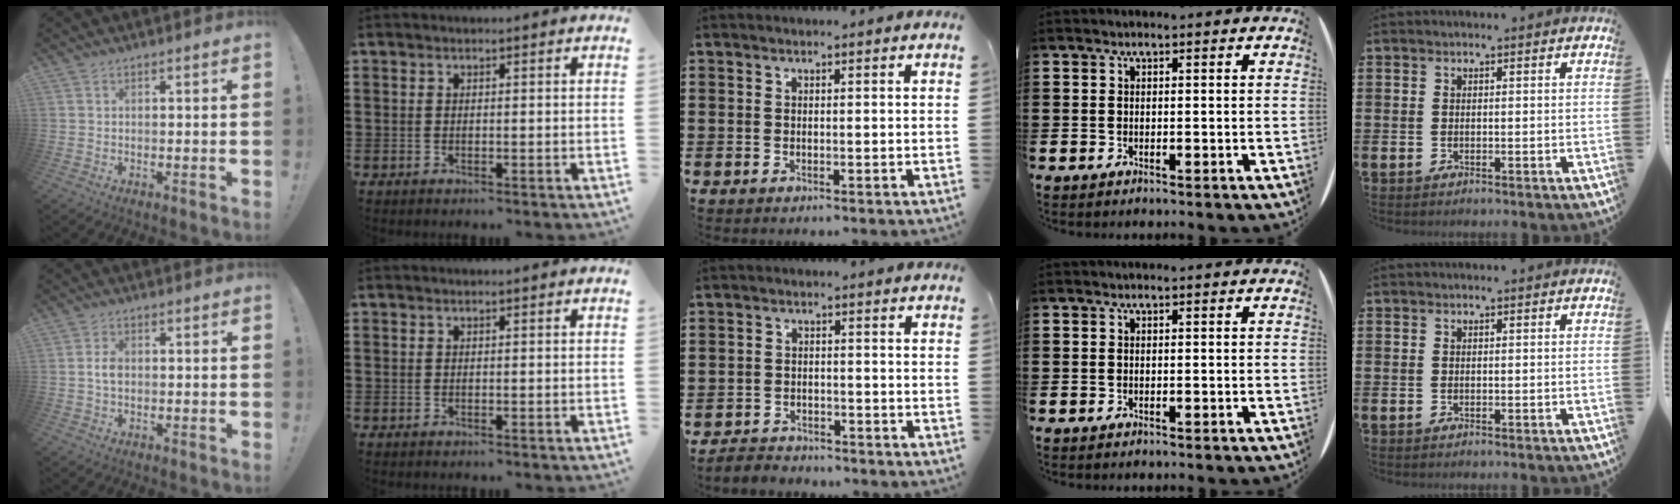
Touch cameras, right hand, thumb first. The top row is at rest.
{"thumb": {"total": 2.9, "force": [-0.2, 1.7, 2.4], "torque": [-0.045, 0.002, -0.008]}, "middle": {"total": 3.0, "force": [-2.8, 0.7, -0.3], "torque": [-0.002, 0.001, -0.064]}}